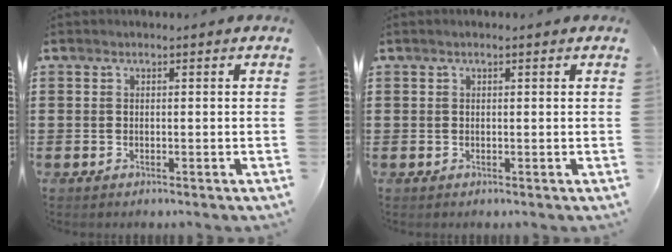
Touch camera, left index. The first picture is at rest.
{"total": 0.5, "force": [0.3, 0.1, 0.5], "torque": [-0.009, 0.001, 0.005]}